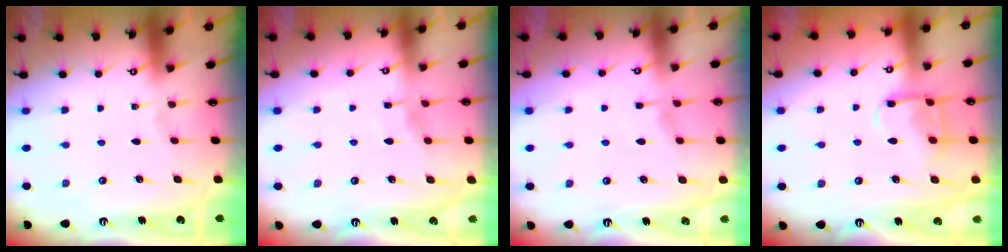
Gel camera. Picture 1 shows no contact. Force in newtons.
{"total": 3.5, "press": 3.5, "slide": 0.4}
{"total": 1.7, "press": 1.7, "slide": 0.3}
{"total": 9.9, "press": 9.8, "slide": 1.1}